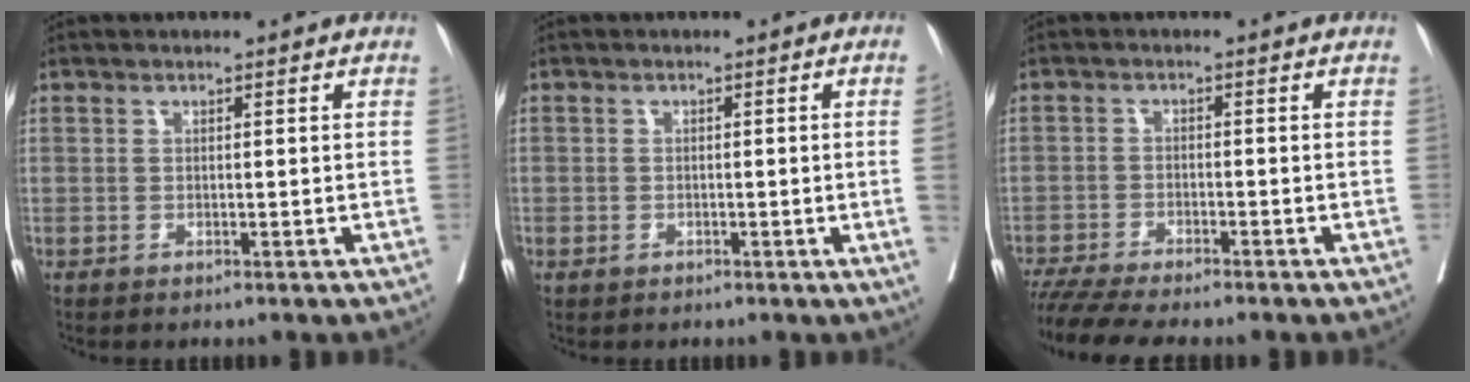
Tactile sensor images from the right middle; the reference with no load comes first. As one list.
[{"total": 1.4, "force": [-0.3, 0.1, 1.3], "torque": [-0.019, 0.004, -0.004]}, {"total": 9.2, "force": [-8.0, 0.2, 4.5], "torque": [-0.062, -0.017, -0.125]}]